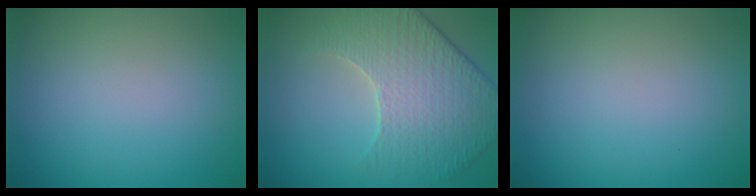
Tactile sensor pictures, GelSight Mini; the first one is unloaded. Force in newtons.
{"total": 4.6, "press": 4.6, "slide": 0.2}
{"total": 0.0}